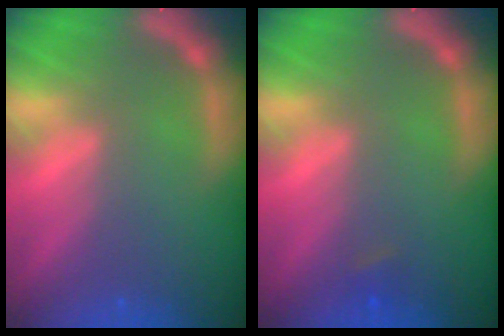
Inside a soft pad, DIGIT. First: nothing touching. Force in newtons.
{"total": 0.9}